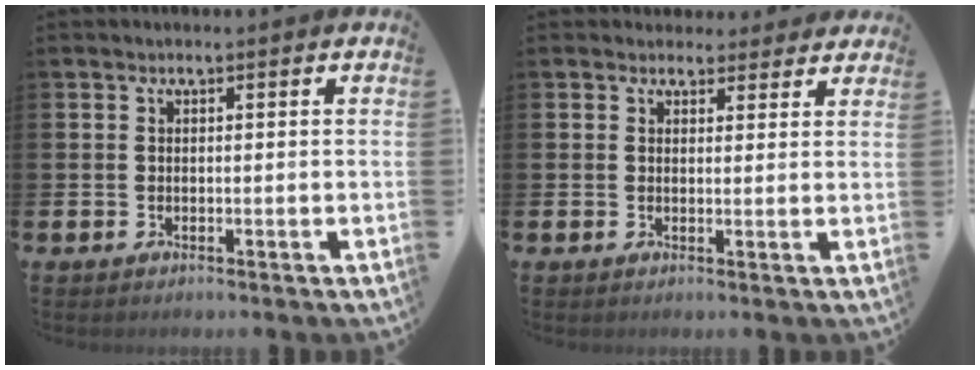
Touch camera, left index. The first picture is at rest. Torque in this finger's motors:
{"motor_torque": [1.00, -1.14, 0.48, 0.00]}